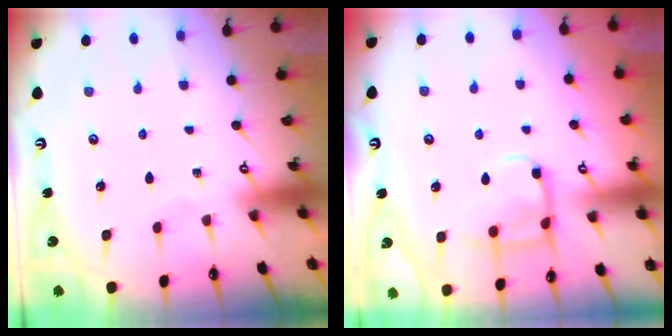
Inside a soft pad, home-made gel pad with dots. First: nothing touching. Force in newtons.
{"total": 10.6, "press": 10.5, "slide": 1.1}